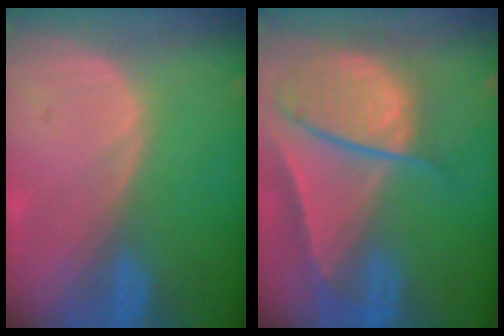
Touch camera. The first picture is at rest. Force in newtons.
{"total": 10.2, "press": 8.4, "slide": 5.7}